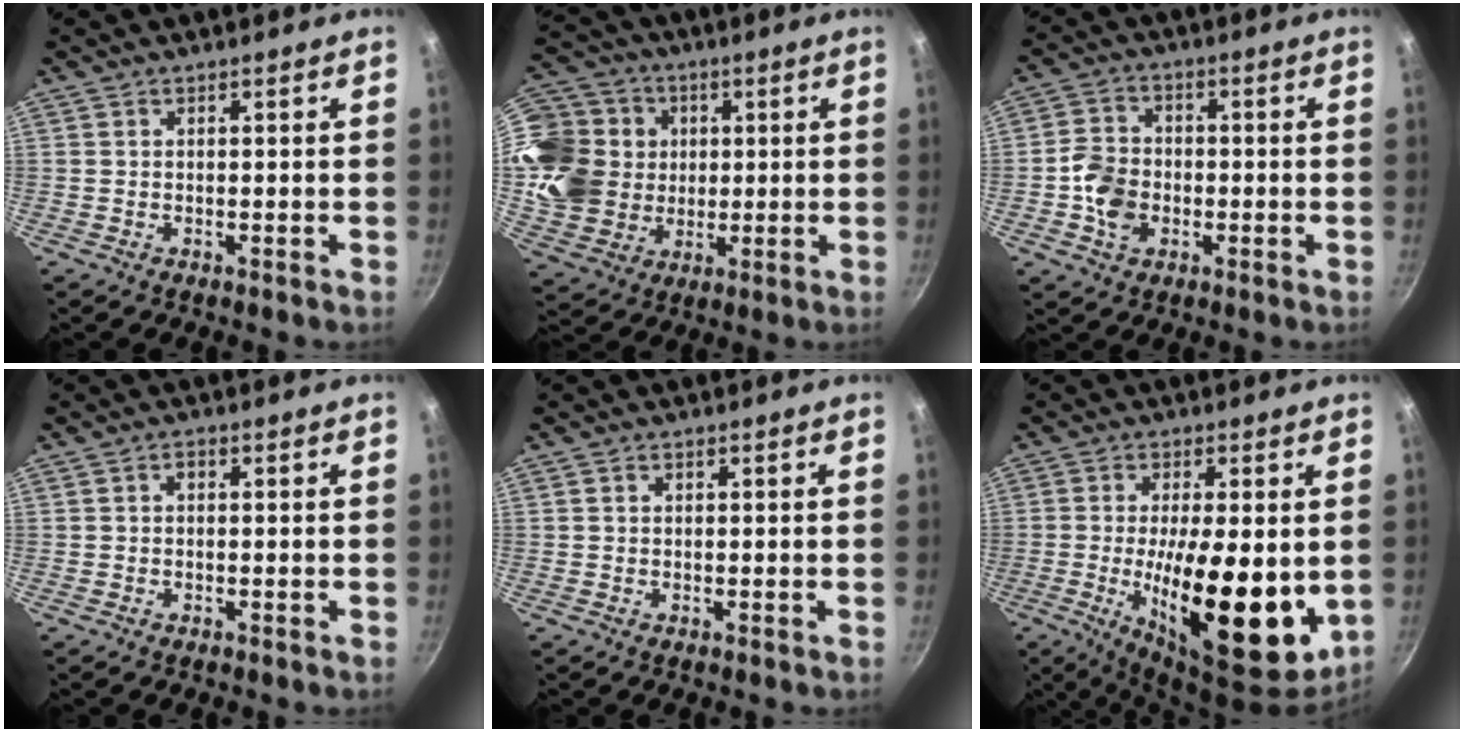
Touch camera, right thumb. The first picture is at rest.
{"total": 20.0, "force": [3.1, 17.3, 9.6], "torque": [-0.188, 0.012, 0.069]}
{"total": 7.5, "force": [-1.7, 5.9, 4.3], "torque": [-0.068, 0.018, -0.041]}
{"total": 1.3, "force": [0.1, 1.0, 0.8], "torque": [-0.014, 0.006, 0.000]}
{"total": 0.8, "force": [0.2, 0.7, 0.3], "torque": [-0.004, 0.005, 0.003]}
{"total": 19.2, "force": [-2.1, 6.9, 17.8], "torque": [-0.266, -0.013, -0.028]}